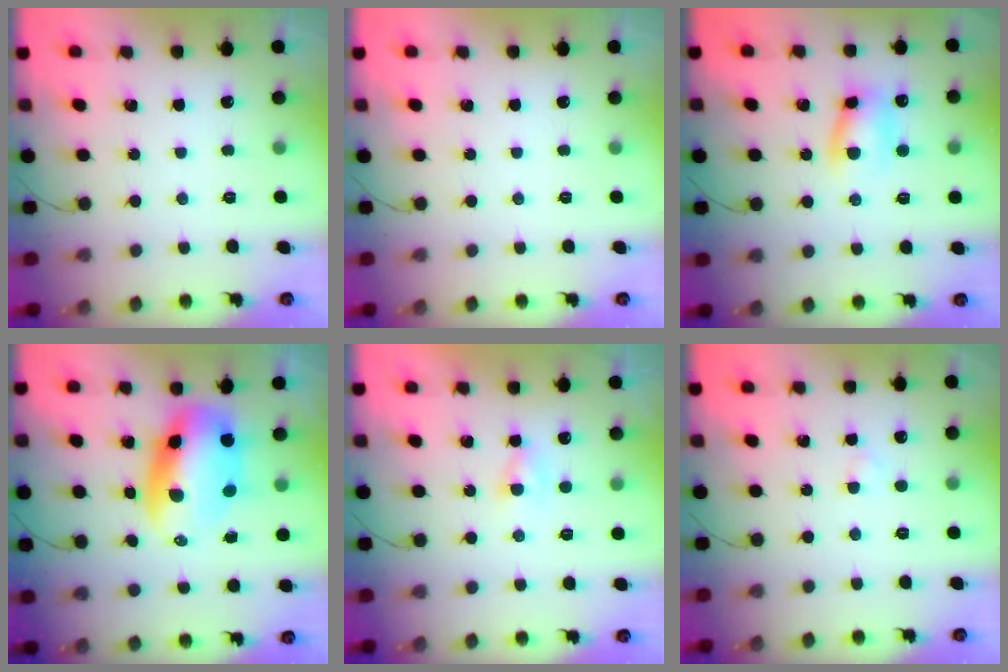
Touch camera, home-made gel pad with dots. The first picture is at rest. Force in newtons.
{"total": 0.0}
{"total": 8.4, "press": 8.3, "slide": 1.4}
{"total": 10.5, "press": 10.2, "slide": 2.5}
{"total": 2.2, "press": 2.2, "slide": 0.5}
{"total": 1.3, "press": 1.1, "slide": 0.7}